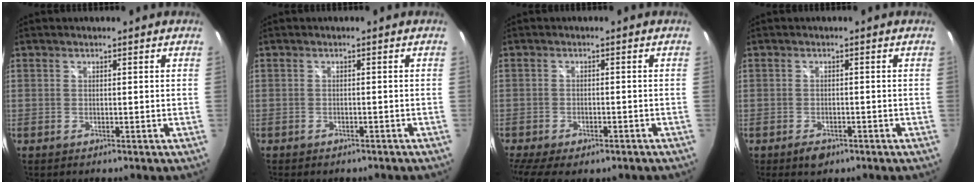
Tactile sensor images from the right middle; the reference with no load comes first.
{"total": 2.7, "force": [-2.2, 1.3, 0.9], "torque": [-0.021, -0.013, -0.028]}
{"total": 10.1, "force": [-7.2, 4.1, 5.8], "torque": [-0.137, -0.042, -0.113]}
{"total": 2.8, "force": [-1.9, 1.5, 1.5], "torque": [-0.030, -0.005, -0.030]}